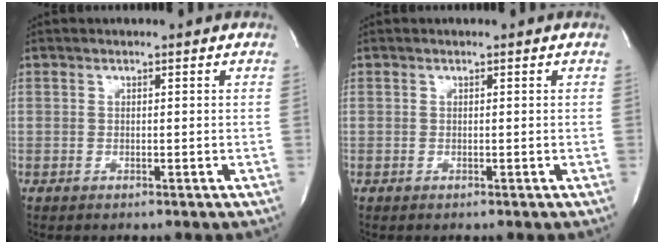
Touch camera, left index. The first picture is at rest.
{"total": 0.0}